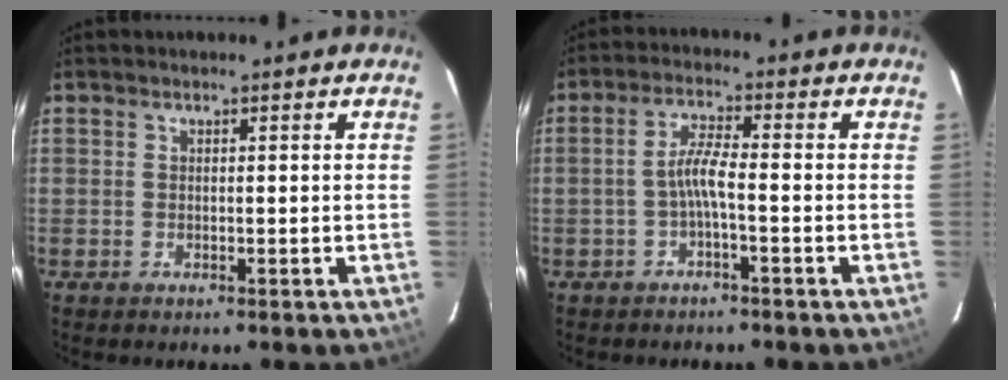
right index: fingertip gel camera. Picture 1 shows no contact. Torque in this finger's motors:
{"motor_torque": [0.75, -0.24, 0.35, 0.11]}